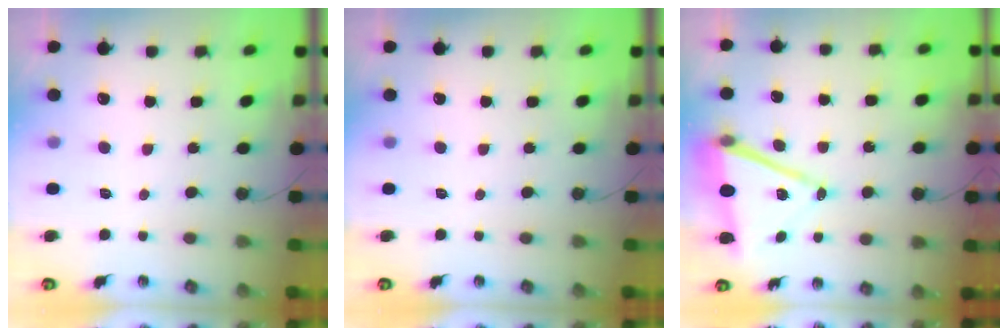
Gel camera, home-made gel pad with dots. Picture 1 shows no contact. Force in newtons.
{"total": 0.0}
{"total": 11.1, "press": 10.7, "slide": 3.0}